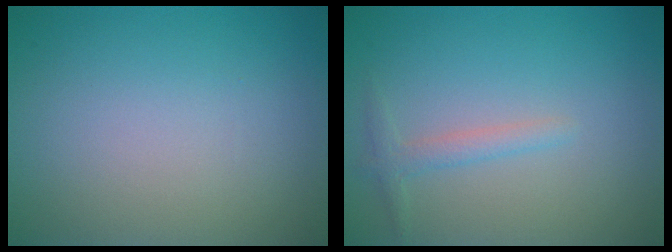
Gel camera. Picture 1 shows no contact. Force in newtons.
{"total": 1.5, "press": 1.5, "slide": 0.0}